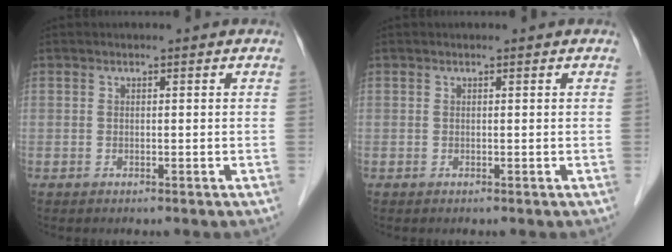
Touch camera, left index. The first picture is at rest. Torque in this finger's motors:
{"motor_torque": [0.21, -0.14, -0.01, -0.01]}